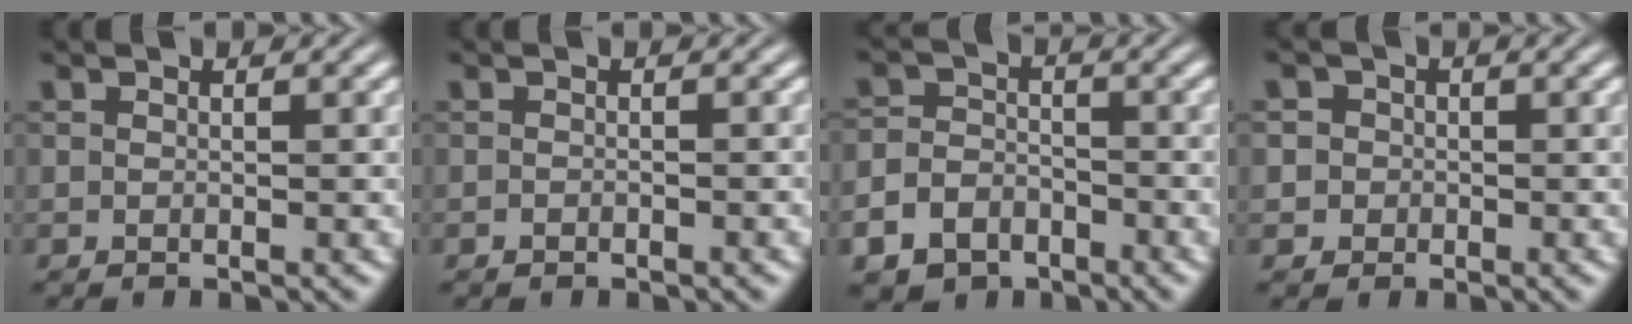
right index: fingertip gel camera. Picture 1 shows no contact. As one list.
[{"total": 0.9, "force": [-0.6, -0.7, -0.2], "torque": [0.005, -0.005, -0.006]}, {"total": 7.0, "force": [-4.0, 5.5, 1.6], "torque": [-0.020, -0.029, -0.067]}, {"total": 3.8, "force": [-0.4, 3.7, 0.8], "torque": [-0.019, -0.006, -0.014]}]